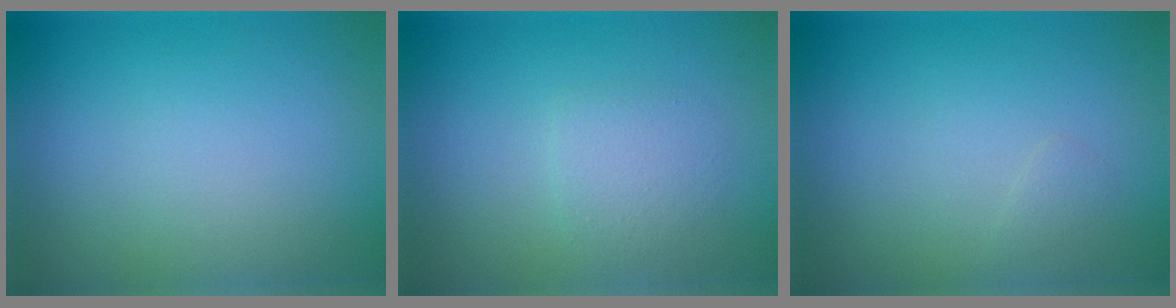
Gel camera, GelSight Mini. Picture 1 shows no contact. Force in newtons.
{"total": 1.9, "press": 1.9, "slide": 0.0}
{"total": 0.5, "press": 0.5, "slide": 0.0}